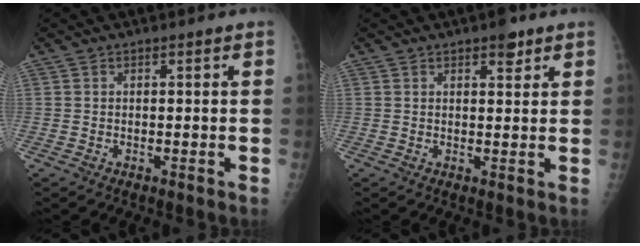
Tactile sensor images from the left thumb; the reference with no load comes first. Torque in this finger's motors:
{"motor_torque": [2.81, 2.22, 0.53, -0.12, 0.03]}